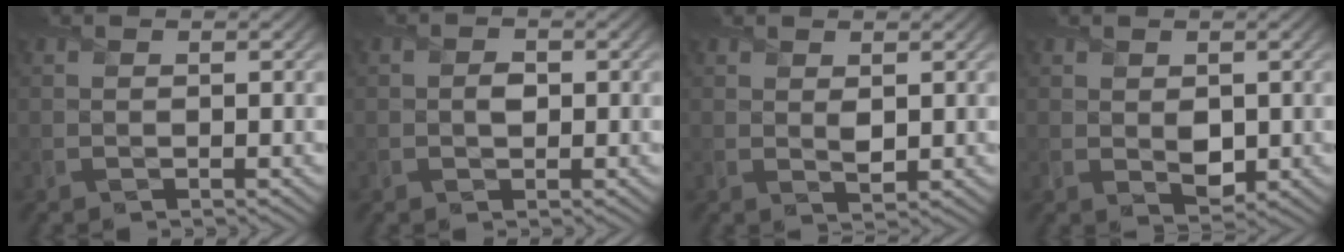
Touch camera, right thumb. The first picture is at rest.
{"total": 1.5, "force": [0.0, 1.1, 1.0], "torque": [-0.019, 0.001, -0.003]}
{"total": 1.5, "force": [0.6, 0.8, 1.1], "torque": [-0.024, -0.007, 0.014]}
{"total": 2.5, "force": [0.3, 1.8, 1.7], "torque": [-0.036, -0.009, 0.011]}